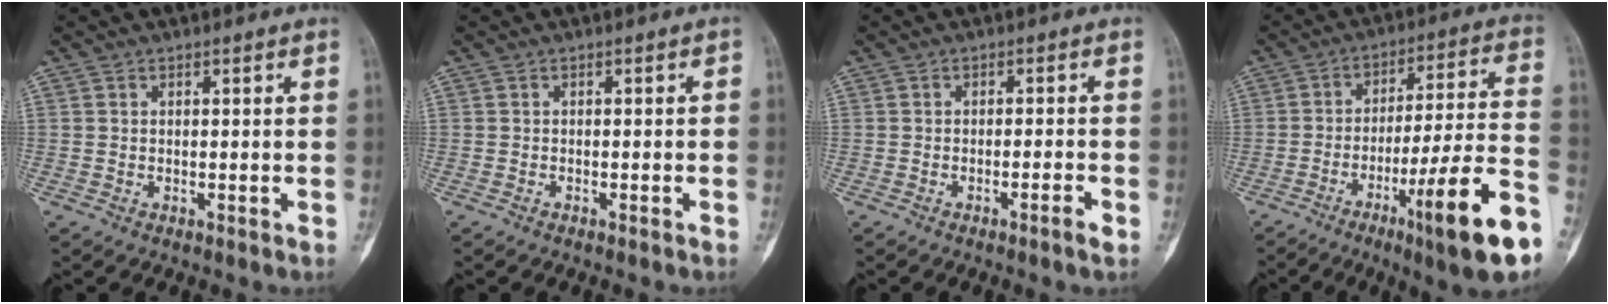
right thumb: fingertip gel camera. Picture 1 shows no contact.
{"total": 0.8, "force": [-0.5, 0.3, 0.6], "torque": [-0.008, 0.014, -0.011]}
{"total": 2.3, "force": [-1.3, -0.1, 1.9], "torque": [-0.038, 0.006, -0.024]}
{"total": 19.6, "force": [-9.5, 1.6, 17.1], "torque": [-0.255, 0.033, -0.144]}